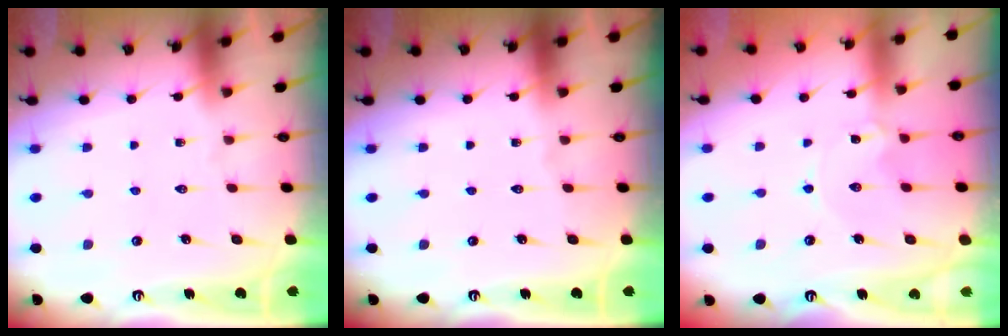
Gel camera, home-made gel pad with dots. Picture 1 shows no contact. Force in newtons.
{"total": 0.0}
{"total": 0.7, "press": 0.7, "slide": 0.2}